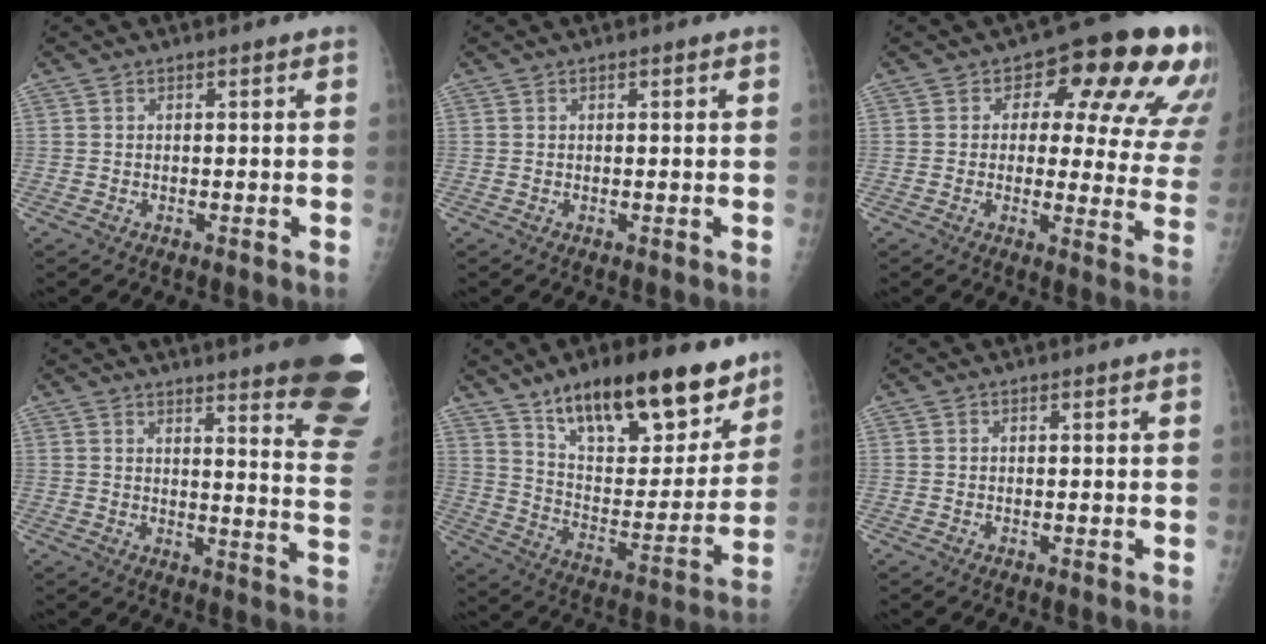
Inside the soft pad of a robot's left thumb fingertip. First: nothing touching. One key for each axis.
{"total": 0.0}
{"total": 18.5, "fx": 7.7, "fy": 8.8, "fz": 14.3, "tx": -0.128, "ty": -0.015, "tz": 0.084}
{"total": 21.4, "fx": 15.9, "fy": 2.7, "fz": 14.0, "tx": -0.143, "ty": -0.116, "tz": 0.180}
{"total": 23.6, "fx": 15.9, "fy": 9.2, "fz": 14.8, "tx": -0.179, "ty": -0.061, "tz": 0.259}
{"total": 0.0}